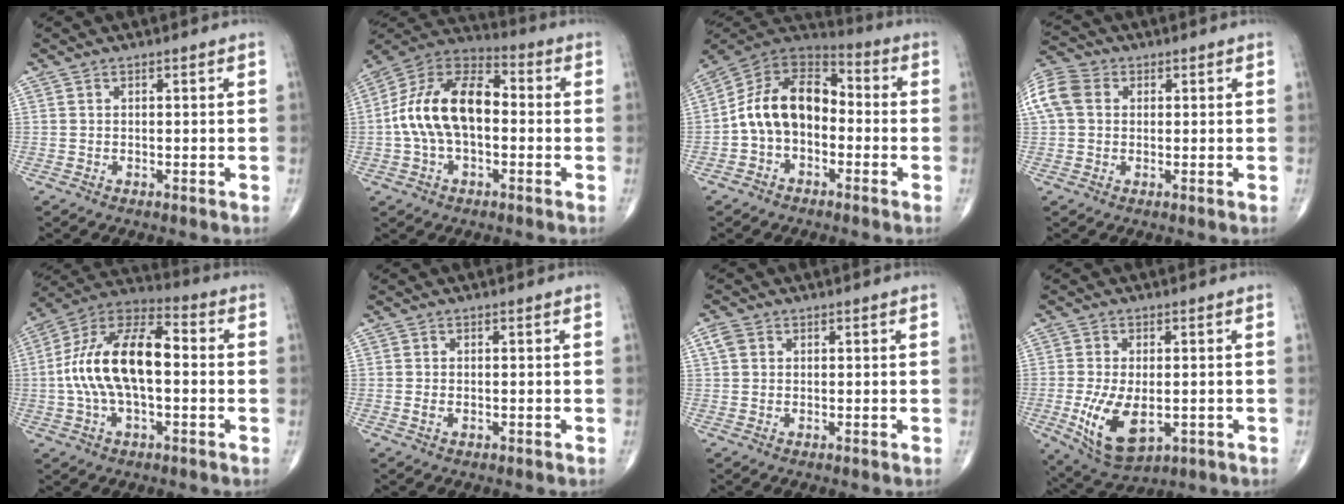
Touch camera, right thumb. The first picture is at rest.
{"total": 16.5, "force": [-0.6, 9.6, 13.5], "torque": [-0.243, 0.042, -0.020]}
{"total": 14.0, "force": [-2.0, 9.6, 9.9], "torque": [-0.153, 0.050, -0.050]}
{"total": 11.3, "force": [2.5, 9.0, 6.4], "torque": [-0.155, 0.029, 0.042]}
{"total": 17.8, "force": [-0.3, 8.7, 15.5], "torque": [-0.292, 0.040, -0.013]}
{"total": 0.9, "force": [-0.2, 0.6, 0.7], "torque": [-0.019, -0.001, -0.003]}
{"total": 2.4, "force": [0.8, 1.9, 1.1], "torque": [-0.021, 0.006, 0.015]}
{"total": 11.1, "force": [-2.4, 6.0, 9.1], "torque": [-0.165, -0.015, -0.026]}